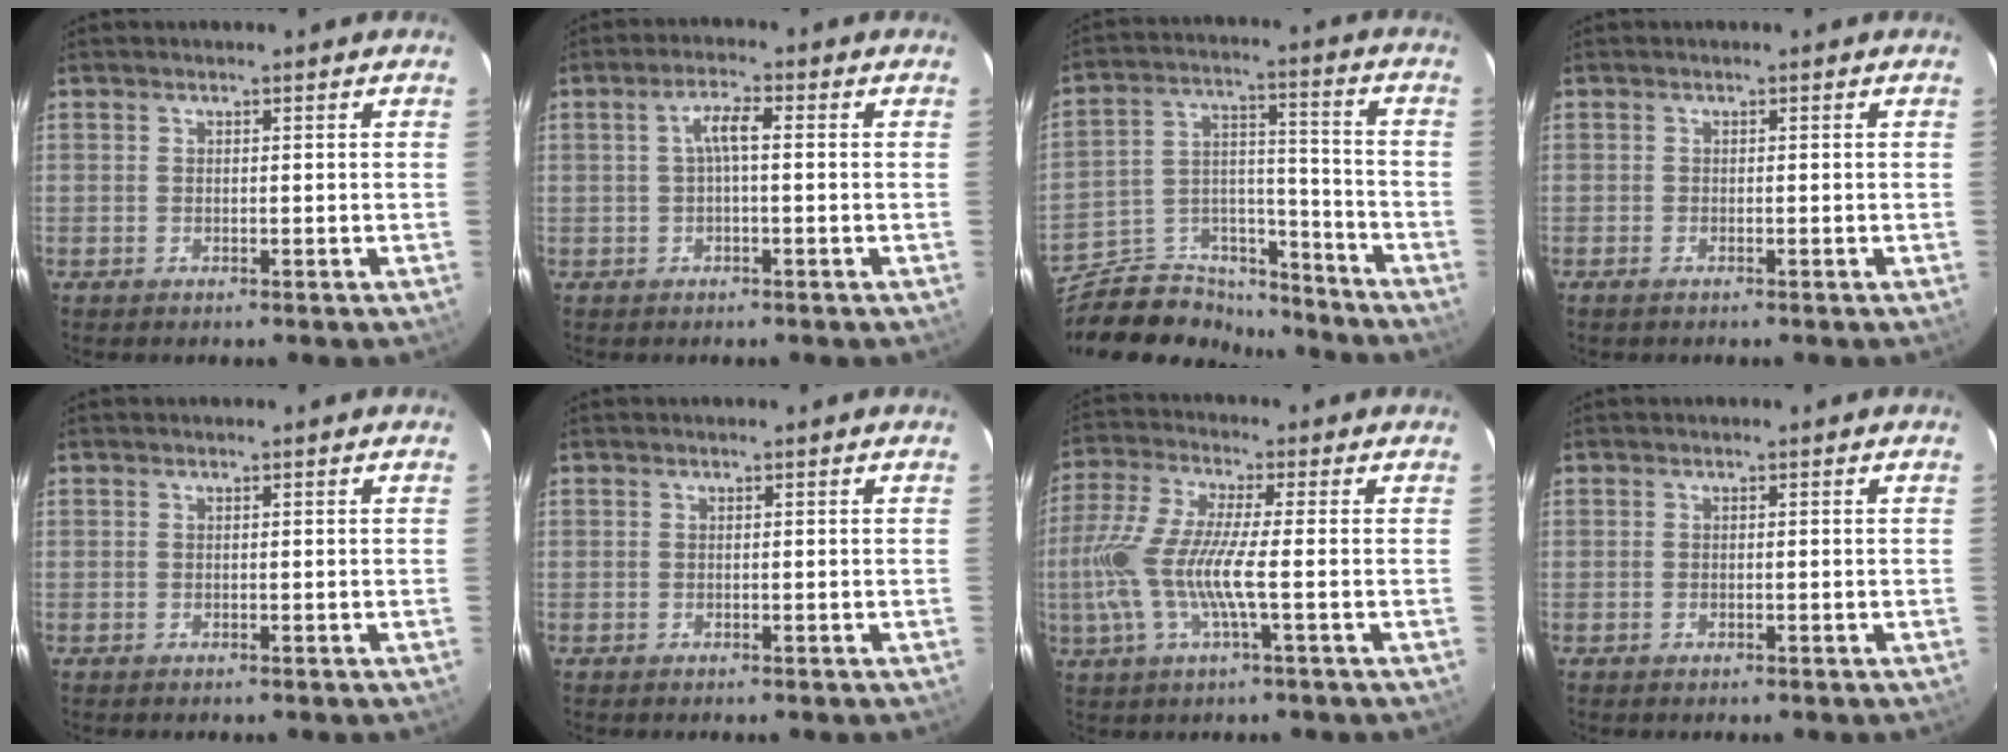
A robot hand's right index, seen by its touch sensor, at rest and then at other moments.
{"total": 3.4, "force": [0.1, 0.7, 3.3], "torque": [-0.066, 0.010, 0.003]}
{"total": 16.7, "force": [-14.5, 7.0, 4.7], "torque": [-0.096, 0.054, -0.229]}
{"total": 0.9, "force": [-0.7, 0.4, 0.4], "torque": [-0.009, -0.004, -0.016]}
{"total": 0.0}
{"total": 0.0}
{"total": 12.2, "force": [-2.4, 1.1, 11.9], "torque": [-0.248, -0.006, -0.047]}
{"total": 0.5, "force": [-0.2, 0.3, 0.3], "torque": [-0.006, 0.001, -0.003]}